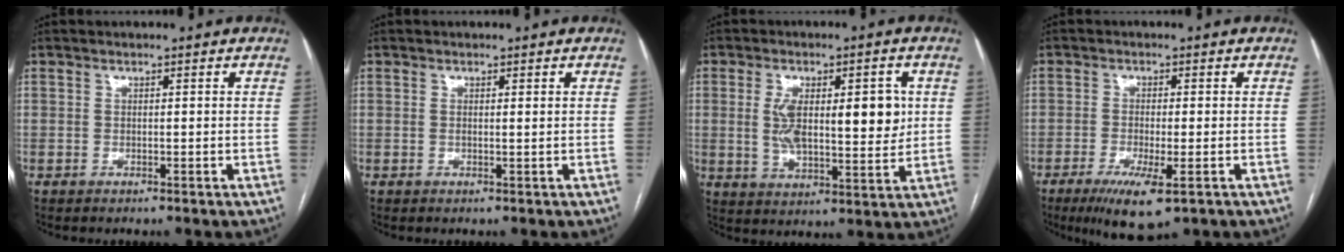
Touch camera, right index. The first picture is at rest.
{"total": 0.7, "force": [0.2, 0.0, 0.7], "torque": [-0.016, -0.001, 0.004]}
{"total": 12.6, "force": [2.0, 4.8, 11.5], "torque": [-0.187, 0.007, 0.039]}
{"total": 7.5, "force": [-3.9, 1.5, 6.2], "torque": [-0.109, -0.020, -0.061]}